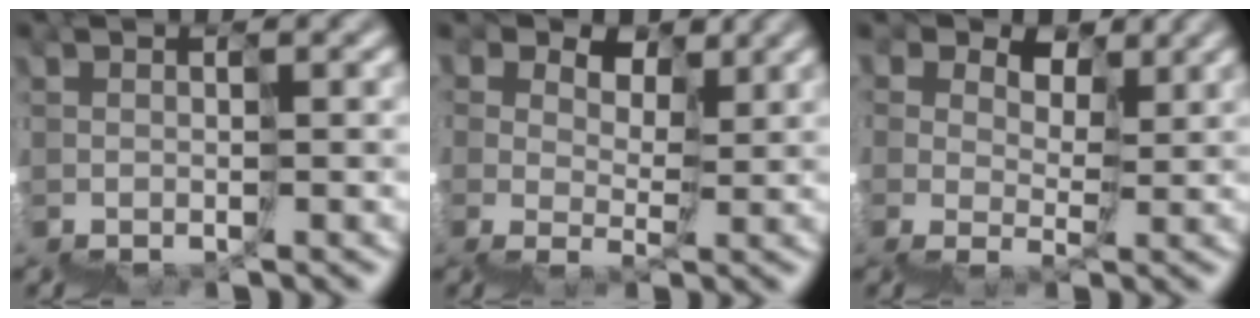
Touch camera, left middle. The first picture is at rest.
{"total": 4.8, "force": [3.2, 3.4, 1.2], "torque": [-0.006, 0.019, 0.067]}
{"total": 4.9, "force": [3.1, 3.5, 1.3], "torque": [-0.008, 0.017, 0.064]}